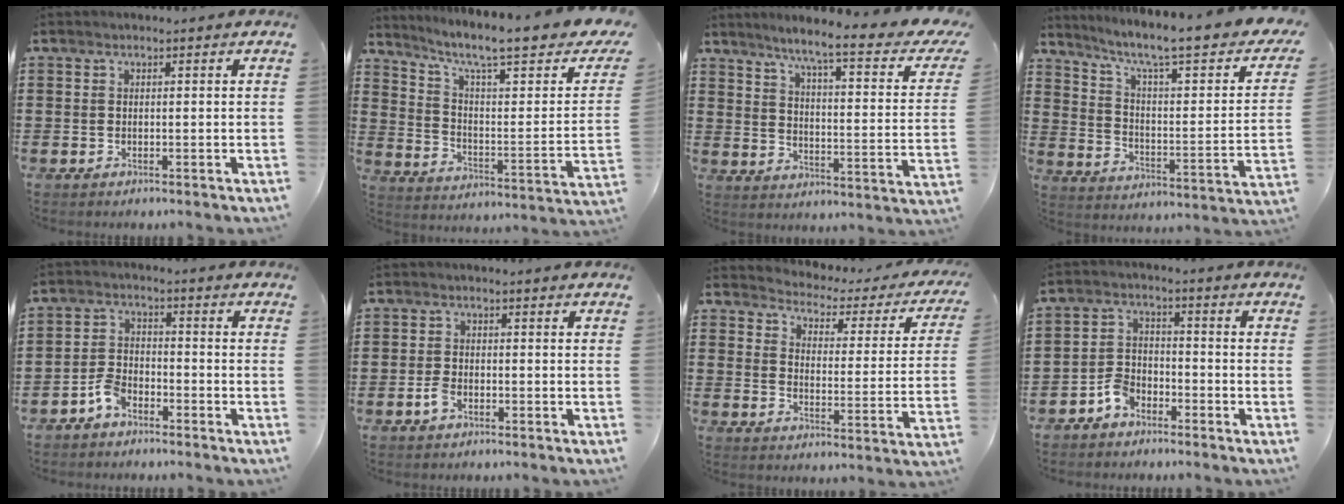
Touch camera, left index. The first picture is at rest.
{"total": 8.8, "force": [6.6, 1.3, 5.7], "torque": [-0.113, -0.050, 0.100]}
{"total": 7.4, "force": [5.3, -0.5, 5.2], "torque": [-0.105, -0.046, 0.074]}
{"total": 7.3, "force": [5.1, 0.8, 5.2], "torque": [-0.113, -0.039, 0.074]}
{"total": 3.7, "force": [-3.0, 1.7, 1.5], "torque": [-0.037, 0.008, -0.059]}
{"total": 2.4, "force": [-1.1, 1.3, 1.7], "torque": [-0.048, -0.003, -0.024]}
{"total": 2.2, "force": [2.2, 0.5, 0.1], "torque": [-0.024, -0.024, 0.027]}
{"total": 4.0, "force": [-3.3, 1.9, 1.2], "torque": [-0.030, 0.010, -0.066]}